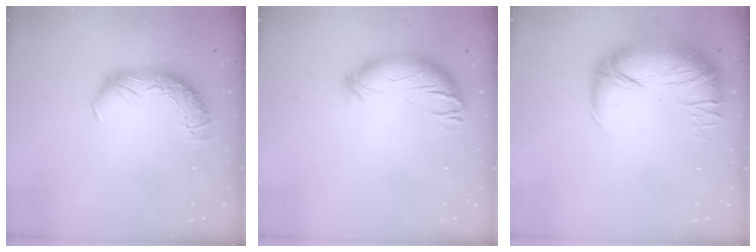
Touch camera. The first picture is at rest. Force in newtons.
{"total": 3.8, "press": 3.0, "slide": 2.3}
{"total": 2.9, "press": 0.7, "slide": 2.9}